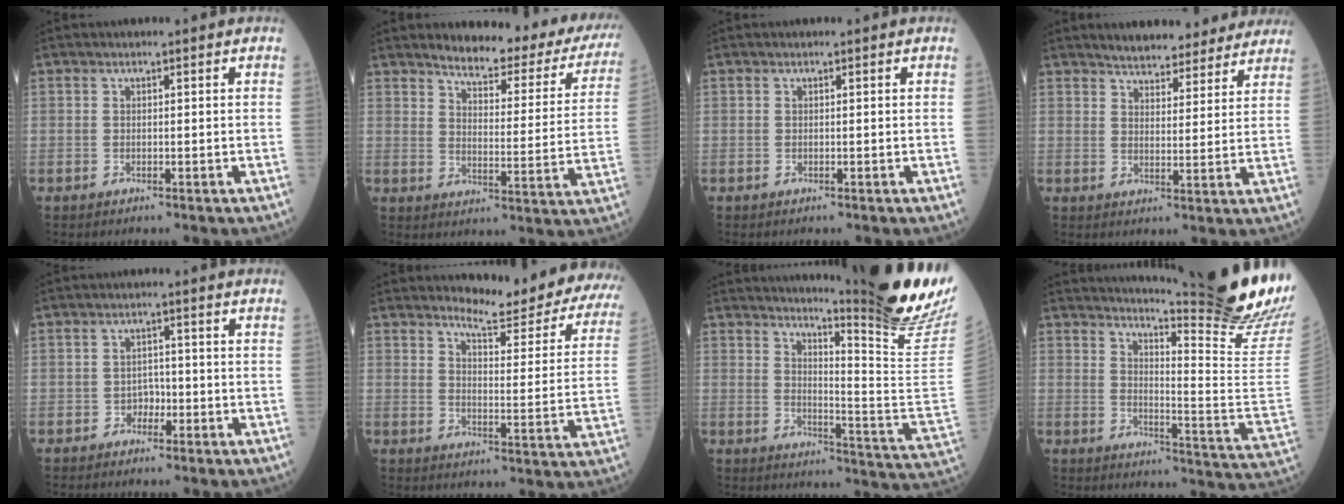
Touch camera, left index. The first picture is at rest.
{"total": 18.5, "force": [16.6, 4.5, 6.9], "torque": [-0.062, -0.045, 0.186]}
{"total": 0.0}
{"total": 13.5, "force": [12.3, 3.7, 4.1], "torque": [-0.030, 0.007, 0.150]}
{"total": 1.9, "force": [-1.0, 1.4, 0.8], "torque": [-0.007, 0.007, -0.019]}
{"total": 16.5, "force": [15.5, 2.1, 5.3], "torque": [-0.053, -0.087, 0.167]}
{"total": 18.5, "force": [15.5, -2.6, 9.8], "torque": [-0.149, -0.120, 0.195]}
{"total": 18.9, "force": [16.8, -3.4, 7.9], "torque": [-0.132, -0.136, 0.213]}